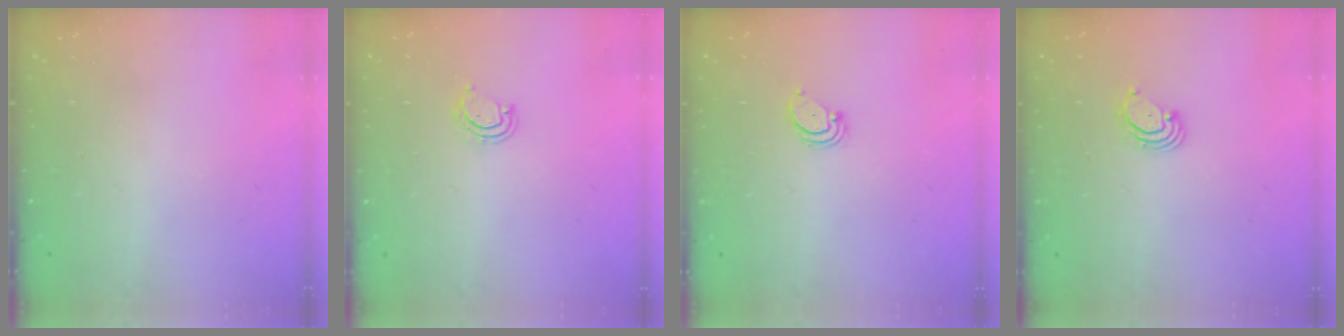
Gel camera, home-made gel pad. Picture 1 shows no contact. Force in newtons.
{"total": 3.7, "press": 3.6, "slide": 0.3}
{"total": 2.1, "press": 2.1, "slide": 0.2}
{"total": 3.0, "press": 3.0, "slide": 0.3}